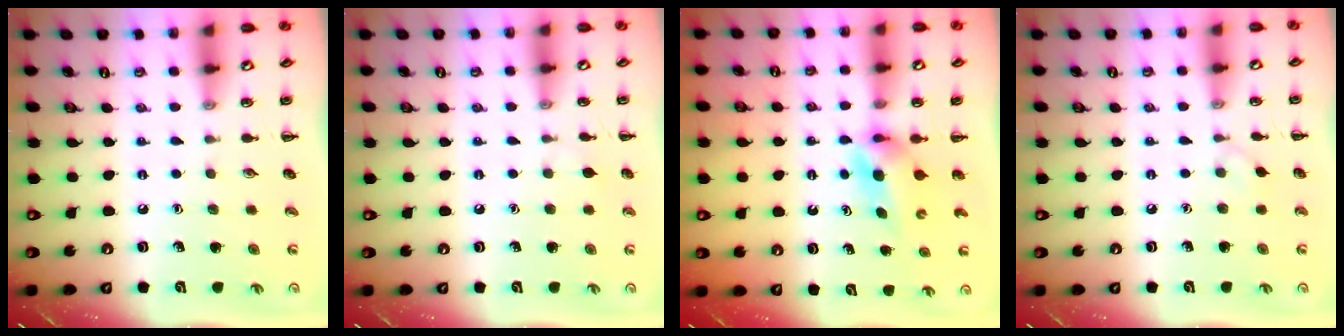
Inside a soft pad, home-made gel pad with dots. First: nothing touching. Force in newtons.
{"total": 3.7, "press": 3.6, "slide": 0.9}
{"total": 3.9, "press": 3.9, "slide": 0.5}
{"total": 3.2, "press": 3.0, "slide": 1.3}